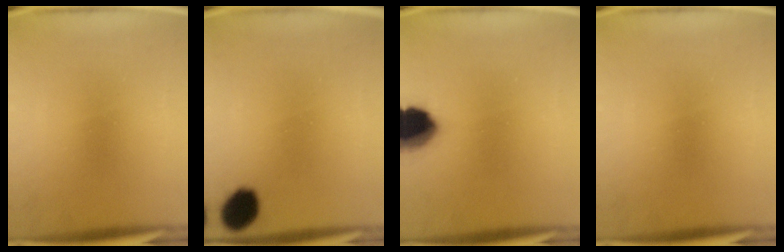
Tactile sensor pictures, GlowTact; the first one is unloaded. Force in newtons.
{"total": 7.7}
{"total": 12.3}
{"total": 0.0}